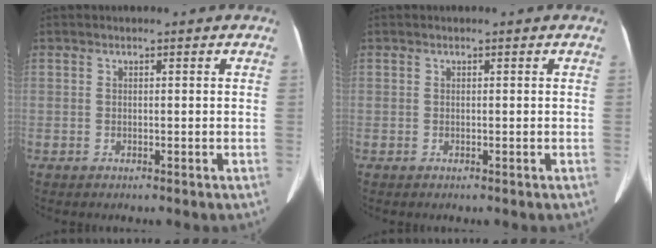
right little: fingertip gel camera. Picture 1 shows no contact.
{"total": 0.0}